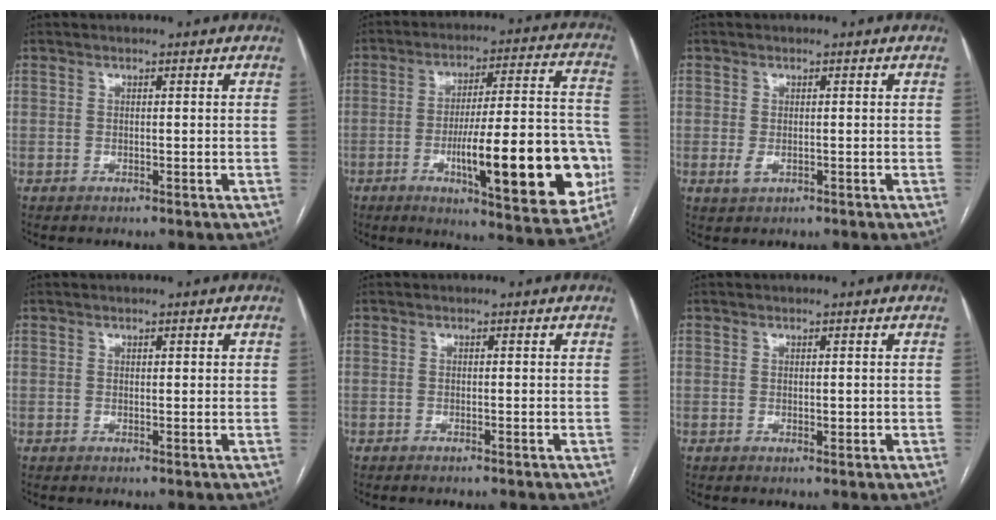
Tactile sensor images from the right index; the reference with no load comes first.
{"total": 22.7, "force": [-6.4, 4.1, 21.4], "torque": [-0.266, 0.012, -0.078]}
{"total": 1.6, "force": [-0.4, 1.1, 1.1], "torque": [-0.020, -0.002, -0.001]}
{"total": 0.9, "force": [0.4, 0.4, 0.7], "torque": [-0.009, 0.003, 0.004]}
{"total": 0.6, "force": [-0.4, -0.1, 0.3], "torque": [-0.009, 0.000, -0.009]}
{"total": 0.9, "force": [0.0, 0.6, 0.7], "torque": [-0.010, -0.001, 0.004]}